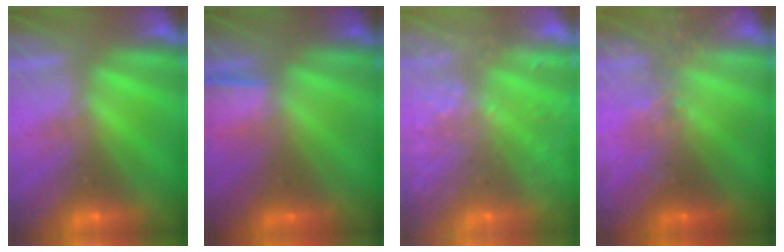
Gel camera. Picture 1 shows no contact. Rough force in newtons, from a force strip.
{"total": 1.4}
{"total": 7.3}
{"total": 2.4}